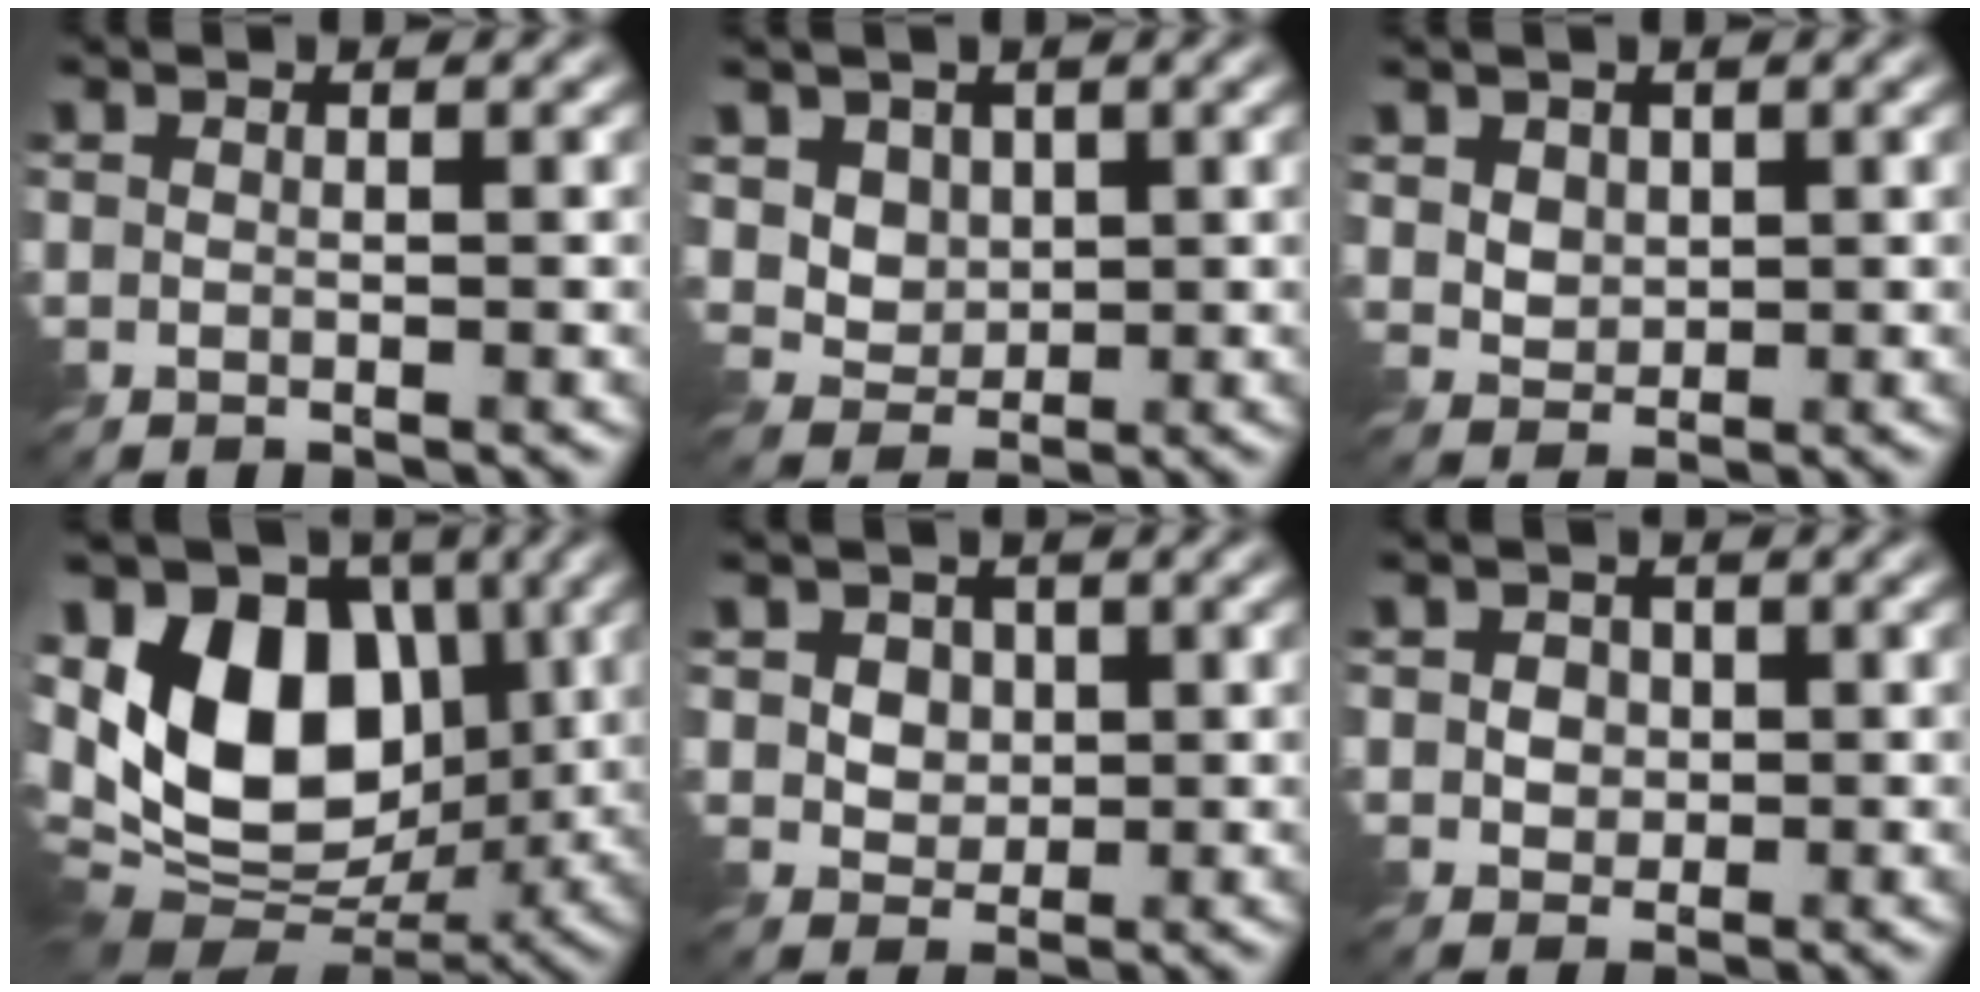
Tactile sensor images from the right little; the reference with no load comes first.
{"total": 3.9, "force": [1.6, 3.1, 1.8], "torque": [-0.060, -0.009, 0.046]}
{"total": 2.4, "force": [1.1, 1.8, 1.2], "torque": [-0.045, -0.003, 0.034]}
{"total": 12.5, "force": [1.7, 8.4, 9.2], "torque": [-0.159, 0.005, 0.015]}
{"total": 3.0, "force": [0.8, 2.5, 1.6], "torque": [-0.039, 0.001, 0.017]}
{"total": 2.1, "force": [0.2, 1.8, 1.0], "torque": [-0.024, 0.003, 0.001]}